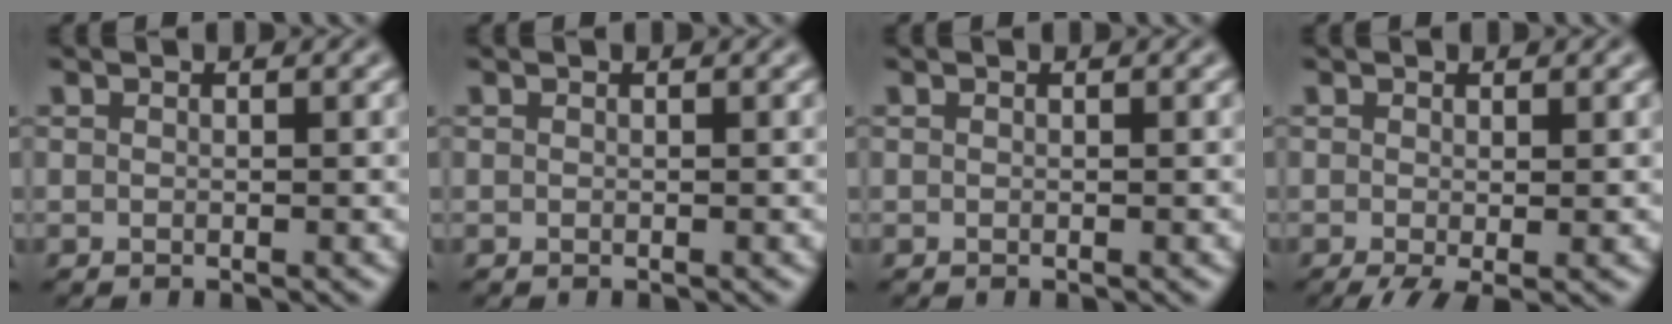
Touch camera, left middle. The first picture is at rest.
{"total": 0.0}
{"total": 0.0}
{"total": 2.3, "force": [-0.8, 0.5, 2.1], "torque": [-0.040, -0.012, -0.014]}